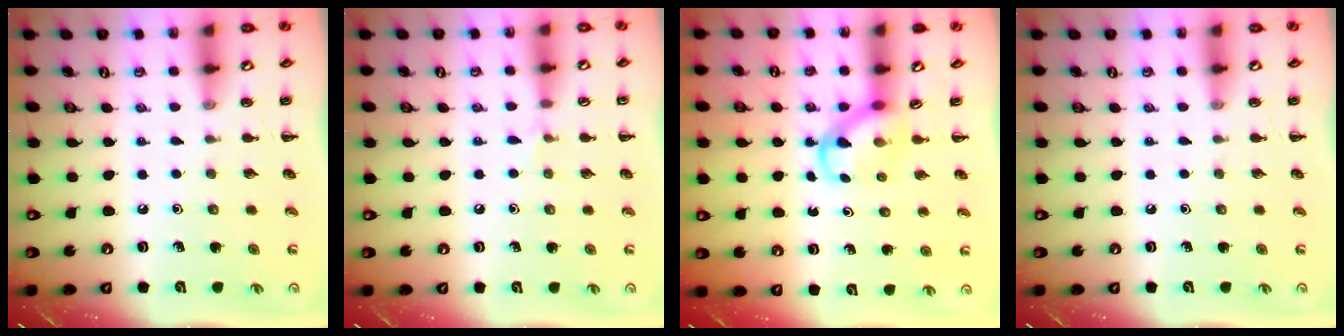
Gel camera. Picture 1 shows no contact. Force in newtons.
{"total": 4.0, "press": 3.7, "slide": 1.3}
{"total": 3.5, "press": 3.3, "slide": 1.2}
{"total": 0.0}